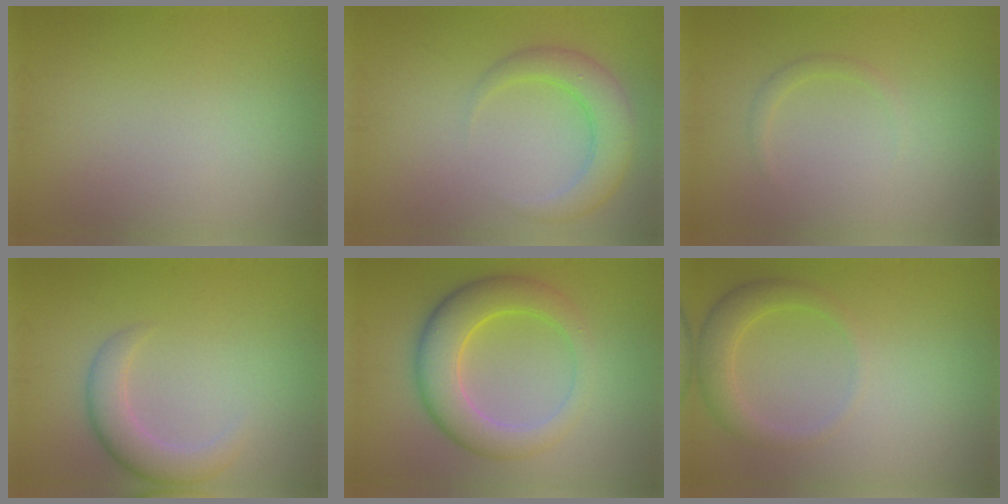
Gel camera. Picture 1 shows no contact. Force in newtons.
{"total": 4.0, "press": 4.0, "slide": 0.1}
{"total": 0.9, "press": 0.9, "slide": 0.1}
{"total": 3.5, "press": 3.5, "slide": 0.3}
{"total": 6.6, "press": 6.6, "slide": 0.3}
{"total": 2.9, "press": 2.9, "slide": 0.1}